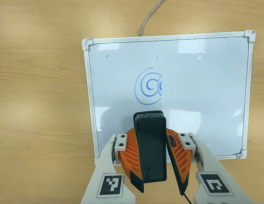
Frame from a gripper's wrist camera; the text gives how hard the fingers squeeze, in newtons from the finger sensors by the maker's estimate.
{"total": 8.8, "left": 9.1, "right": 8.5}